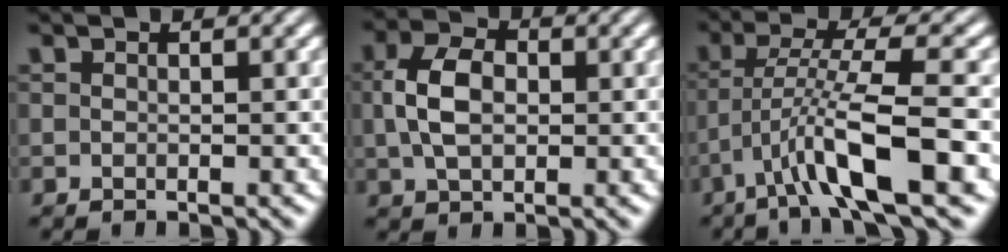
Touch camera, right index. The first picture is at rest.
{"total": 3.7, "force": [0.4, 1.9, 3.1], "torque": [-0.058, -0.002, 0.016]}
{"total": 5.7, "force": [-1.6, 0.7, 5.4], "torque": [-0.105, -0.016, -0.017]}